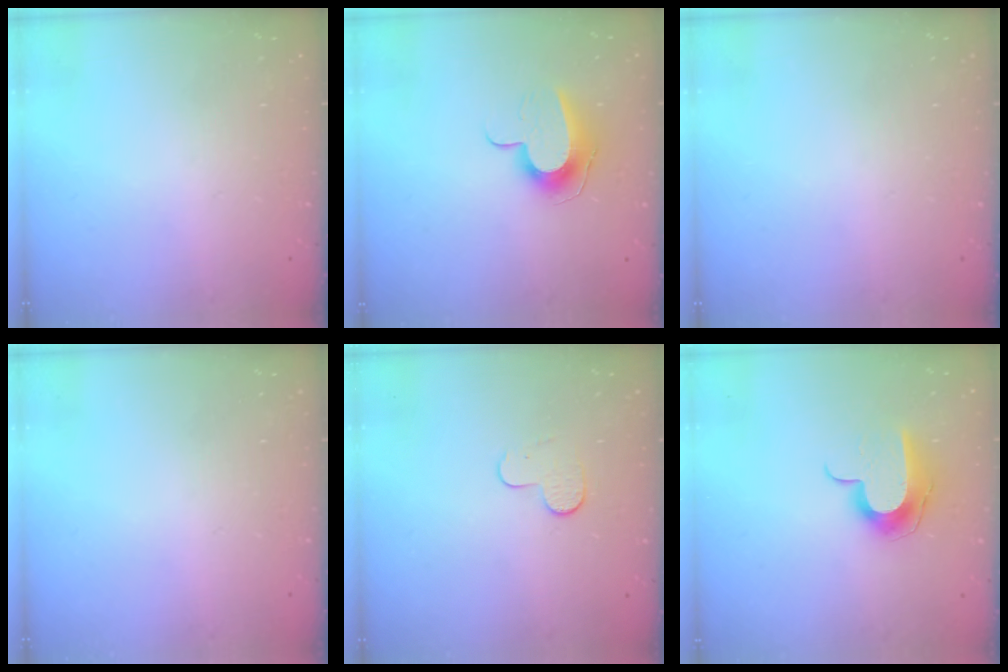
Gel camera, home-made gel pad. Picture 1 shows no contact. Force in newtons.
{"total": 10.1, "press": 10.1, "slide": 0.3}
{"total": 0.0}
{"total": 0.0}
{"total": 6.2, "press": 6.1, "slide": 0.6}
{"total": 9.9, "press": 9.9, "slide": 0.2}